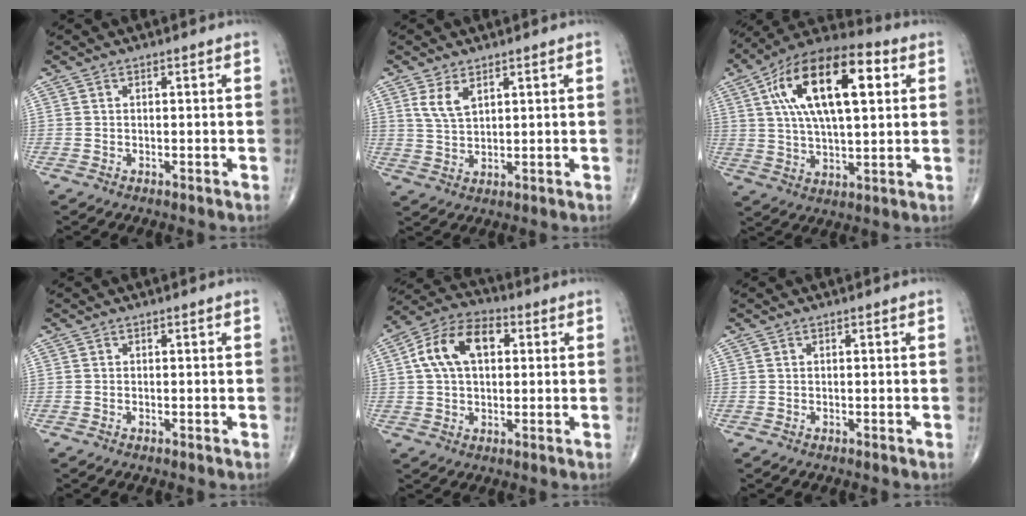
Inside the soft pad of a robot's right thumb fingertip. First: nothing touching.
{"total": 4.4, "force": [2.4, 2.1, 3.1], "torque": [-0.058, -0.011, 0.054]}
{"total": 21.4, "force": [6.2, 9.3, 18.2], "torque": [-0.306, 0.012, 0.095]}
{"total": 0.0}
{"total": 12.4, "force": [2.7, 7.8, 9.3], "torque": [-0.161, 0.025, 0.039]}
{"total": 0.0}